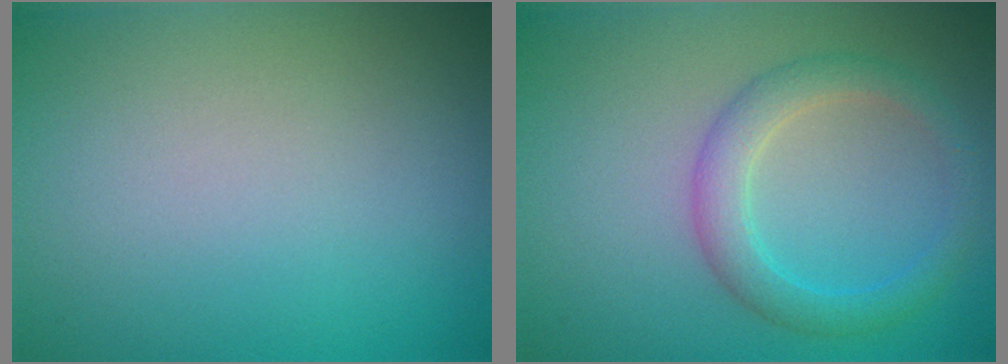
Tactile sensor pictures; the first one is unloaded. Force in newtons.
{"total": 3.1, "press": 3.1, "slide": 0.0}